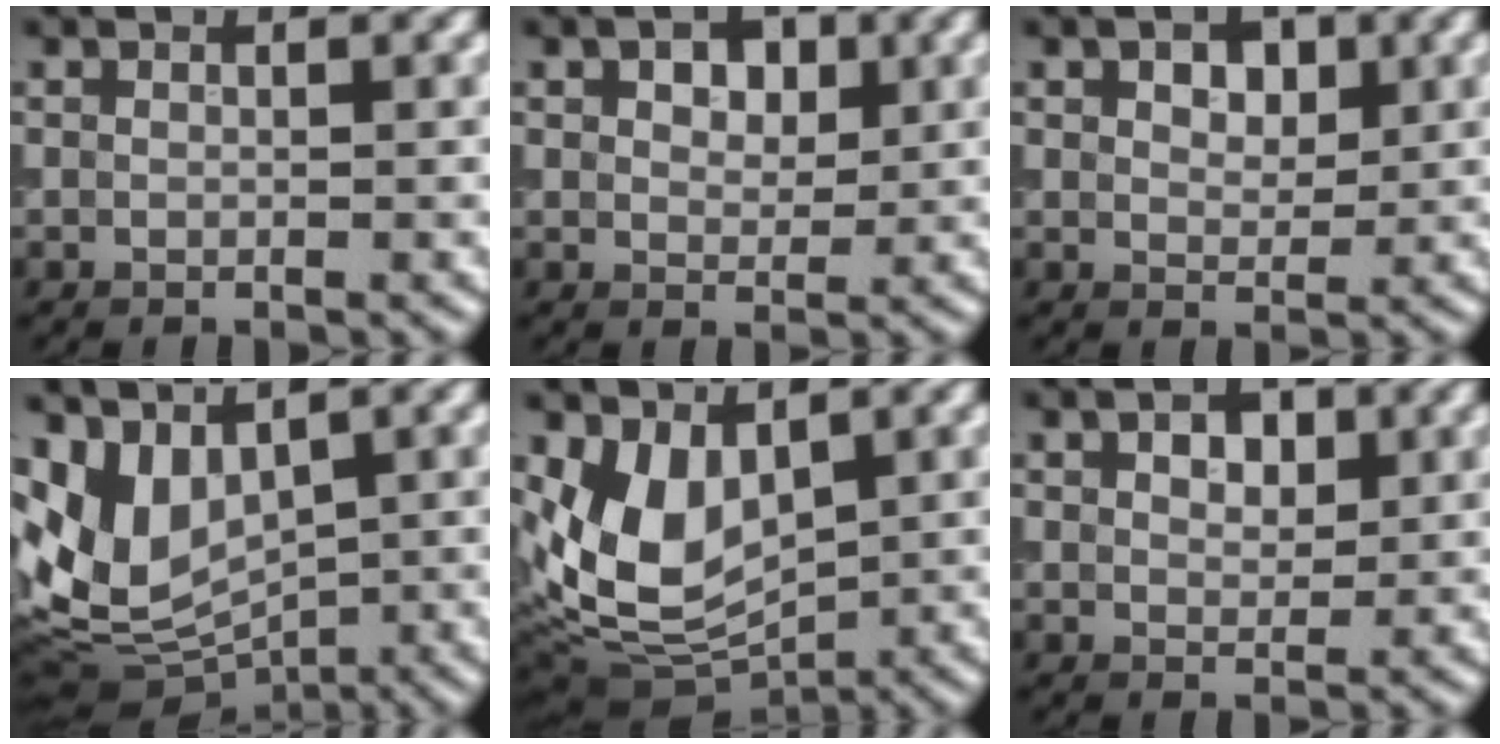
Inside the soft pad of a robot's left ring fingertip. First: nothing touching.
{"total": 4.1, "force": [1.9, 2.4, 2.8], "torque": [-0.037, 0.010, 0.018]}
{"total": 3.6, "force": [1.6, 2.1, 2.4], "torque": [-0.032, 0.007, 0.019]}
{"total": 6.7, "force": [0.6, 4.3, 5.0], "torque": [-0.096, -0.009, 0.012]}
{"total": 7.0, "force": [1.0, 4.6, 5.2], "torque": [-0.108, -0.019, 0.023]}
{"total": 3.3, "force": [1.5, 1.9, 2.2], "torque": [-0.032, 0.007, 0.018]}